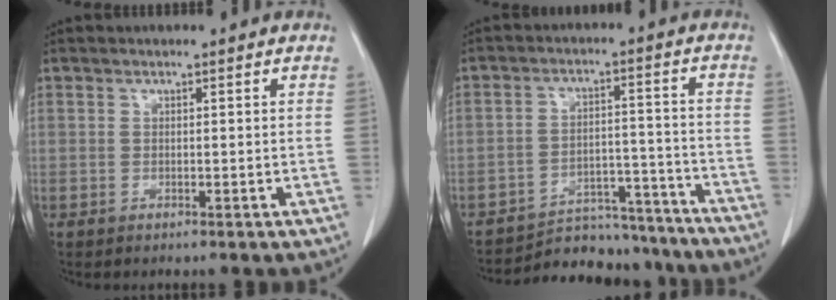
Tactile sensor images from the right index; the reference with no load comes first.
{"total": 14.8, "force": [-14.1, 4.0, 1.9], "torque": [-0.018, 0.033, -0.193]}